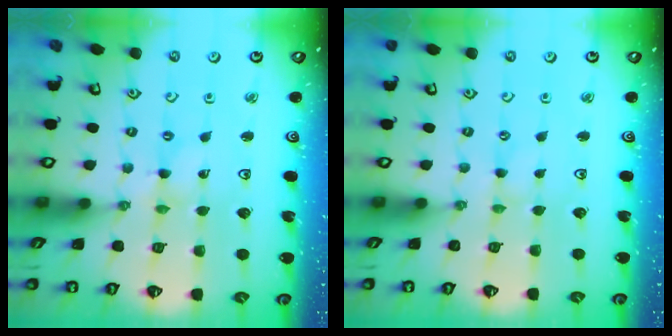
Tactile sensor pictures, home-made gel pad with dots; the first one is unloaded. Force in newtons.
{"total": 0.7, "press": 0.7, "slide": 0.1}